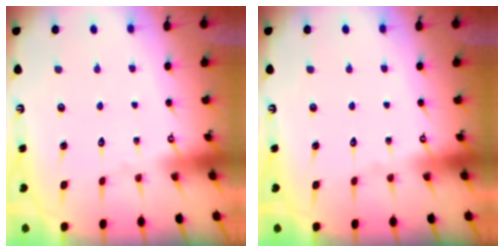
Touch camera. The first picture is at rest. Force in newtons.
{"total": 0.0}